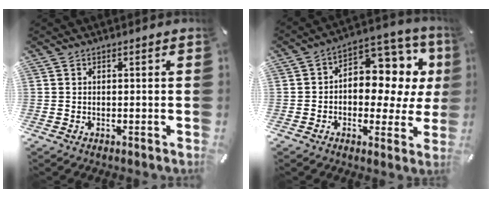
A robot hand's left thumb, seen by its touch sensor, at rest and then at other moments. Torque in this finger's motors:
{"motor_torque": [0.93, 1.10, 0.89, 0.39, 0.08]}